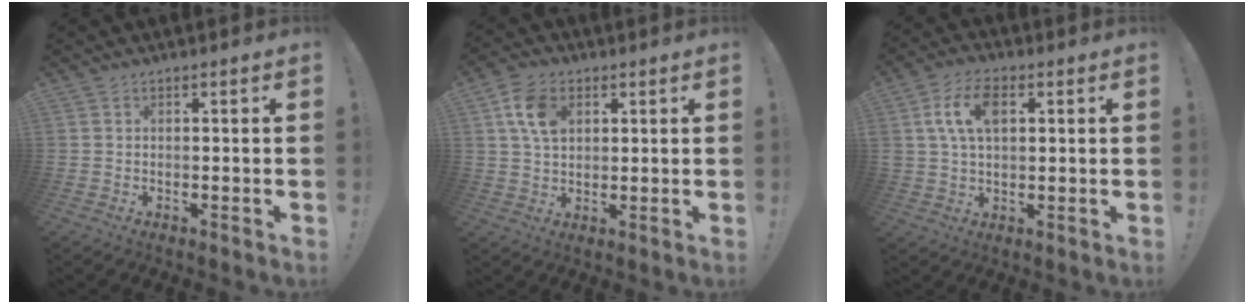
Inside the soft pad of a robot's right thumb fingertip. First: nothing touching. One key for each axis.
{"total": 10.1, "fx": 3.8, "fy": 7.1, "fz": 6.2, "tx": -0.109, "ty": 0.004, "tz": 0.075}
{"total": 10.1, "fx": 3.1, "fy": 6.2, "fz": 7.4, "tx": -0.128, "ty": 0.008, "tz": 0.056}